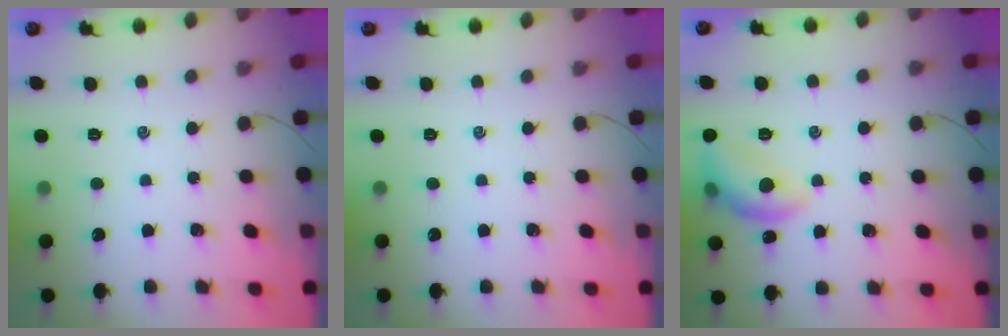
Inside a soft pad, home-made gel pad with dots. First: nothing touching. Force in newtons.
{"total": 0.0}
{"total": 10.9, "press": 10.9, "slide": 0.4}